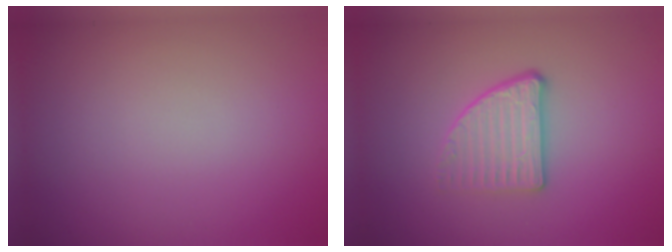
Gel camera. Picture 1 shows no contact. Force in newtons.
{"total": 2.9, "press": 2.5, "slide": 1.4}